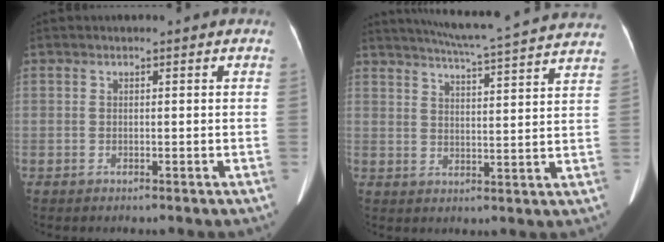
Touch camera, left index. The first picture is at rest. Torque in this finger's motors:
{"motor_torque": [0.27, -0.47, 0.00, 0.02]}